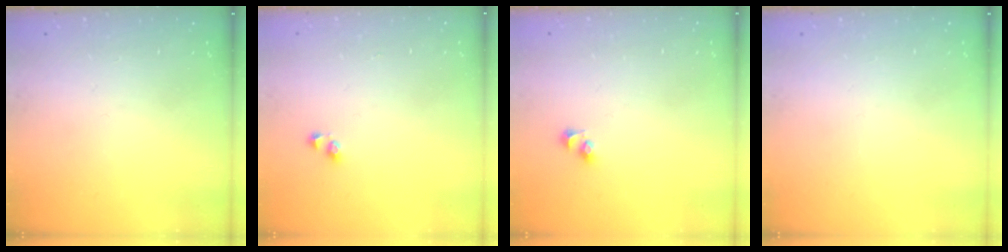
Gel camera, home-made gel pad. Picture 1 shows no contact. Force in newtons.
{"total": 2.9, "press": 2.7, "slide": 1.1}
{"total": 2.7, "press": 2.5, "slide": 1.2}
{"total": 0.0}